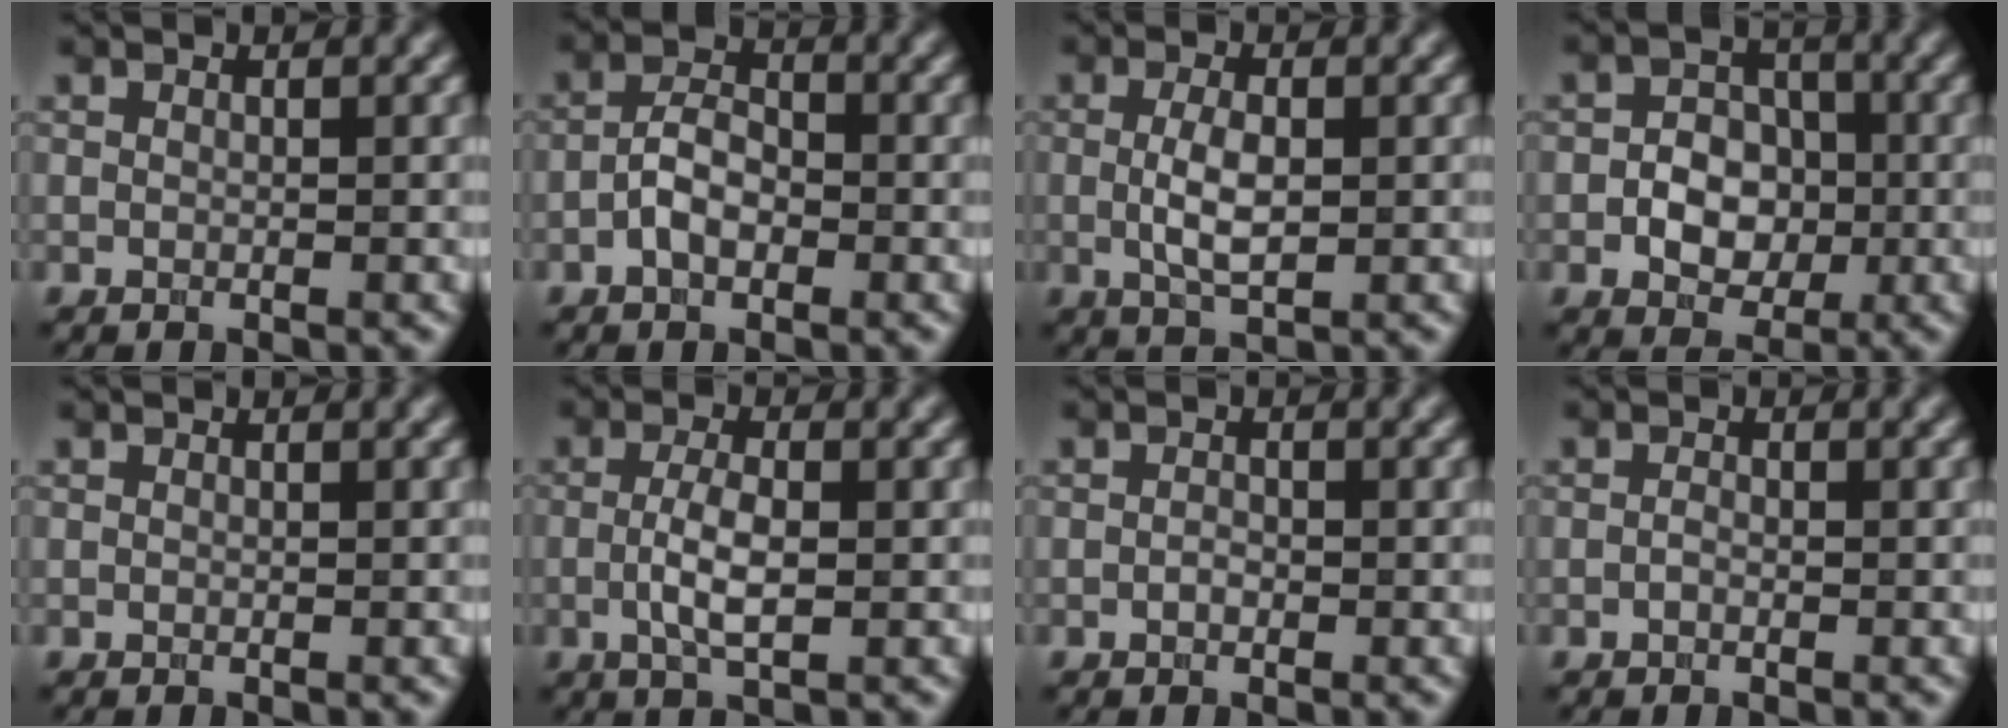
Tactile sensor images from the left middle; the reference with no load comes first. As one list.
[{"total": 3.1, "force": [-1.2, 1.6, 2.3], "torque": [-0.040, 0.008, -0.028]}, {"total": 3.2, "force": [-0.1, 1.2, 3.0], "torque": [-0.064, -0.003, -0.001]}, {"total": 4.4, "force": [-1.1, 3.3, 2.7], "torque": [-0.031, 0.001, -0.018]}, {"total": 0.0}, {"total": 3.2, "force": [-0.3, 1.0, 3.1], "torque": [-0.063, -0.002, -0.007]}, {"total": 0.7, "force": [-0.2, 0.4, 0.5], "torque": [-0.011, 0.000, -0.005]}, {"total": 0.7, "force": [-0.2, 0.3, 0.5], "torque": [-0.012, -0.001, -0.006]}]